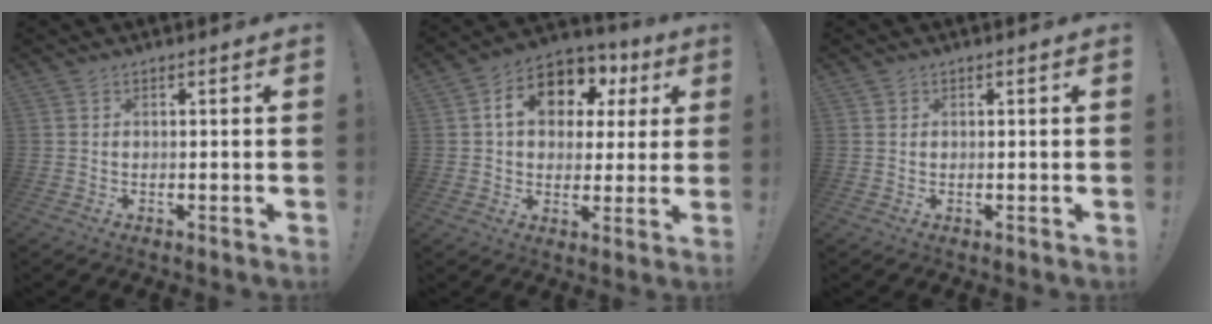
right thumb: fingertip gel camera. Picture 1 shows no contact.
{"total": 13.8, "force": [5.6, 9.7, 8.0], "torque": [-0.123, -0.015, 0.101]}
{"total": 0.6, "force": [0.4, 0.4, 0.1], "torque": [0.005, -0.003, 0.007]}